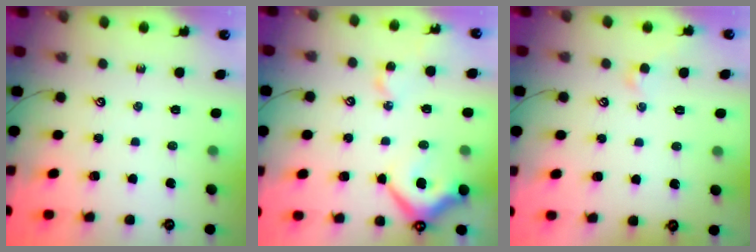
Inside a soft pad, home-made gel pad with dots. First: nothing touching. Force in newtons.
{"total": 9.8, "press": 9.7, "slide": 1.4}
{"total": 0.6, "press": 0.3, "slide": 0.5}